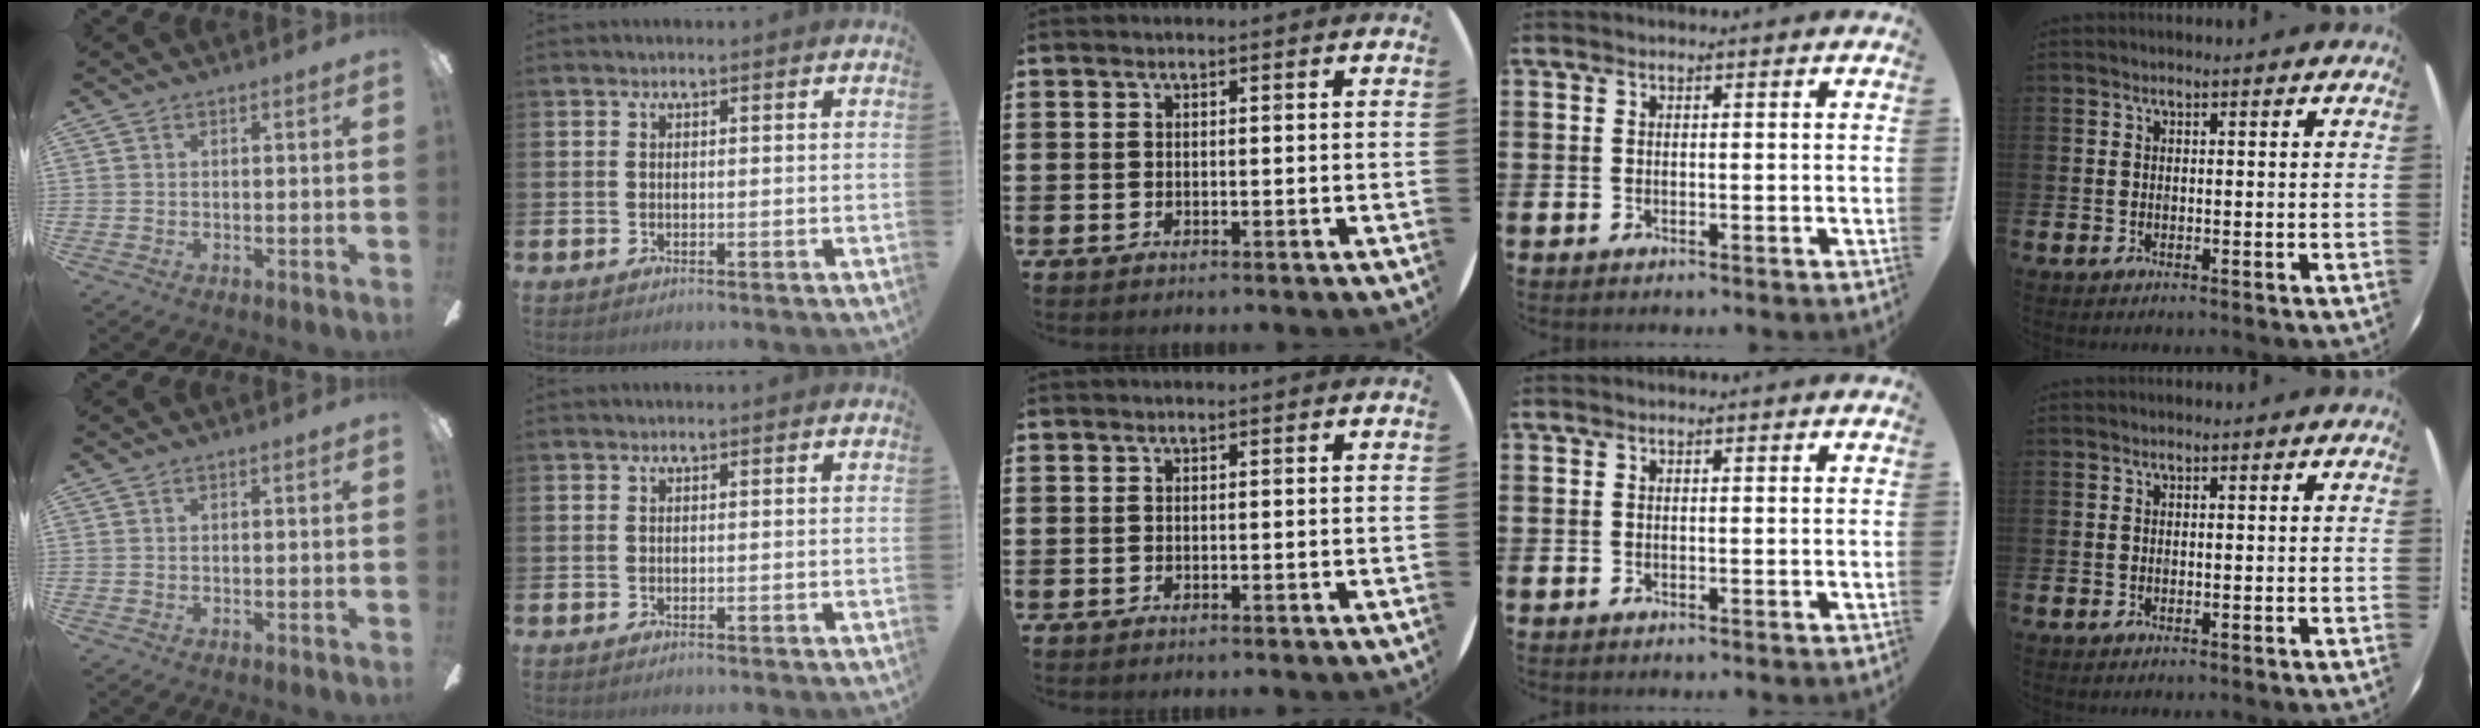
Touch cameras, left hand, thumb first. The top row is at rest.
{}